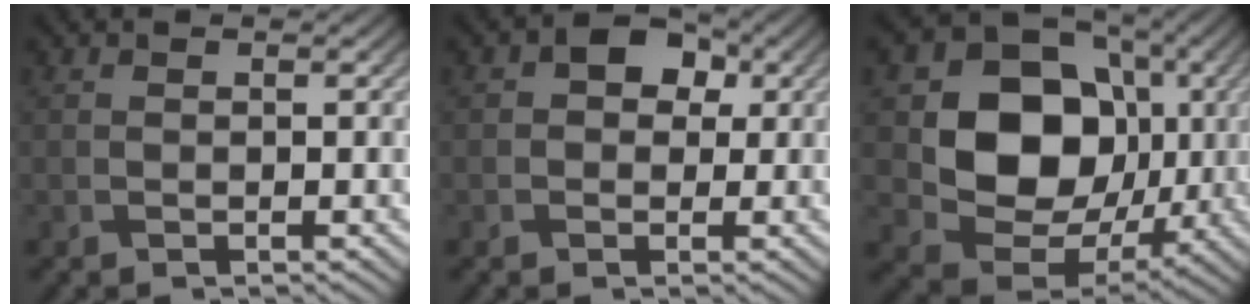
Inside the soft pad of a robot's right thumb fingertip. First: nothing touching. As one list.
[{"total": 4.5, "force": [1.1, 3.6, 2.5], "torque": [-0.030, 0.008, -0.004]}, {"total": 14.3, "force": [1.2, 11.5, 8.4], "torque": [-0.140, -0.013, 0.014]}]